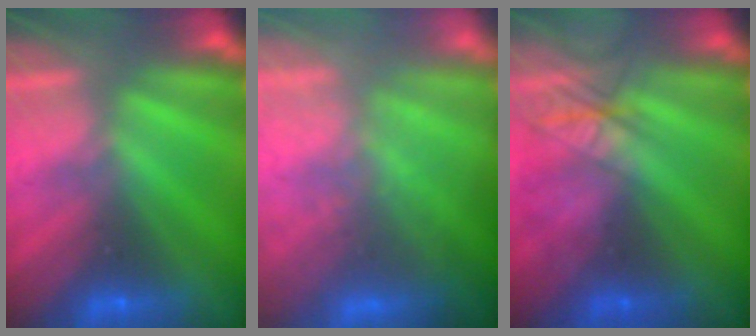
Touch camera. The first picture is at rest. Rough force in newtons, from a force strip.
{"total": 7.5}
{"total": 2.5}